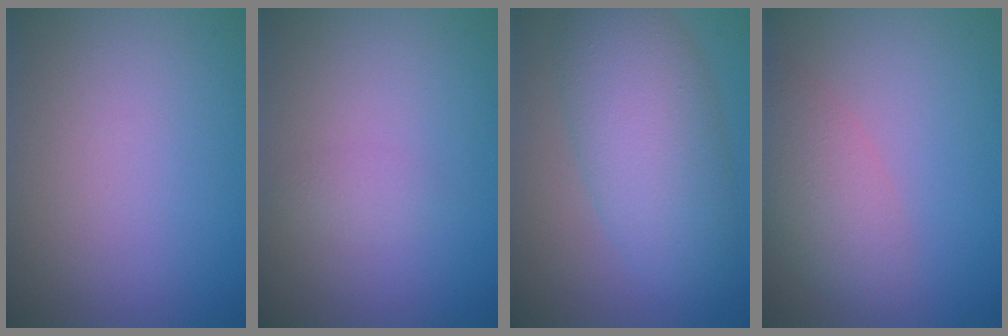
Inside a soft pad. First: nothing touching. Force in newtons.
{"total": 1.0, "press": 1.0, "slide": 0.0}
{"total": 8.0, "press": 8.0, "slide": 0.1}
{"total": 4.2, "press": 4.2, "slide": 0.3}